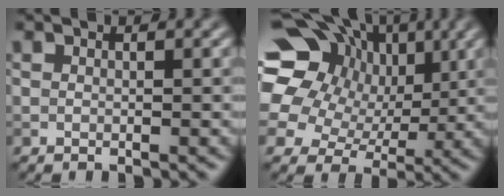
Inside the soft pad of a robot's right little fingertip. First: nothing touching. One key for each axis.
{"total": 19.4, "fx": 6.0, "fy": 16.3, "fz": 8.7, "tx": -0.201, "ty": 0.037, "tz": 0.086}